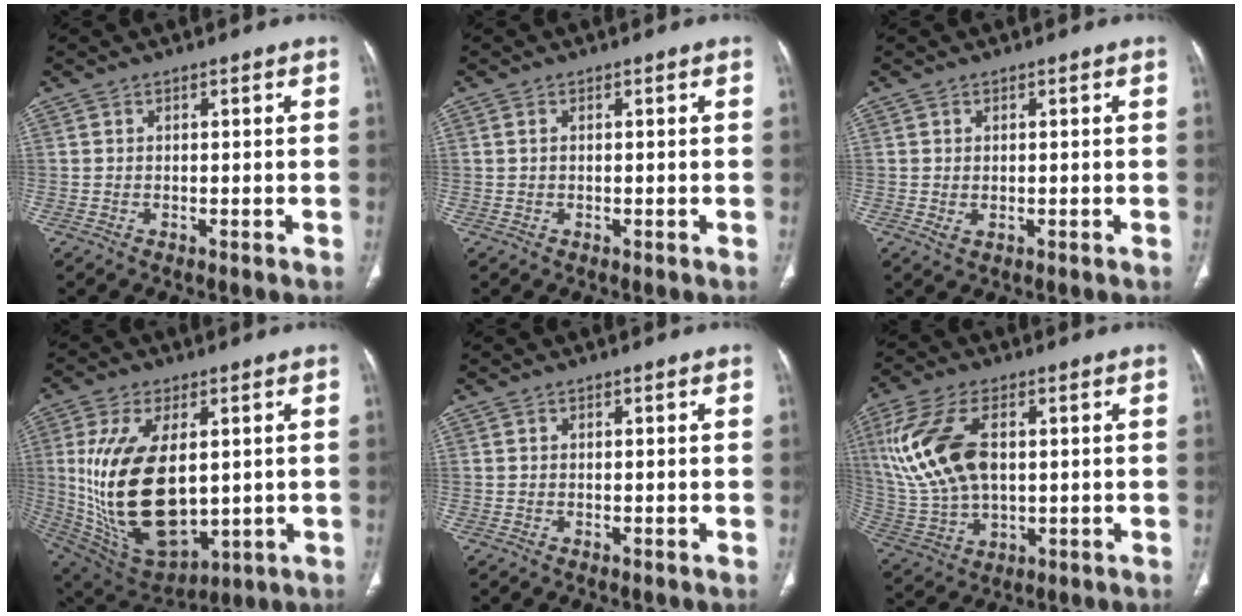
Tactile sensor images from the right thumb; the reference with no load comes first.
{"total": 0.7, "force": [0.2, 0.4, 0.5], "torque": [-0.014, 0.007, 0.006]}
{"total": 1.4, "force": [-0.1, 0.9, 1.1], "torque": [-0.023, -0.002, 0.003]}
{"total": 22.6, "force": [1.3, 12.2, 19.0], "torque": [-0.365, -0.020, 0.051]}
{"total": 0.0}
{"total": 17.3, "force": [3.7, 9.7, 13.8], "torque": [-0.300, -0.005, 0.083]}